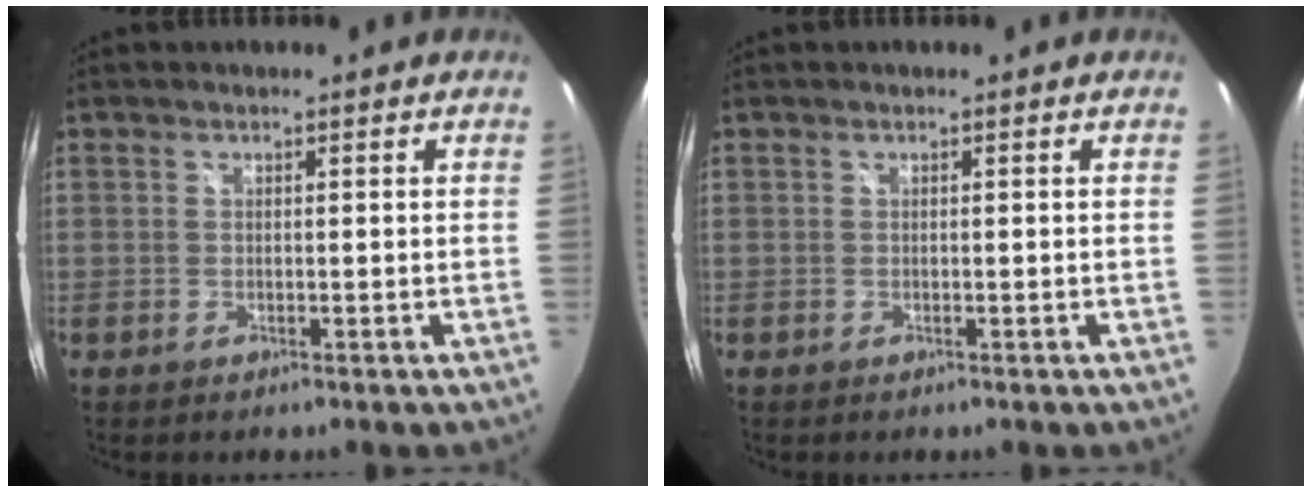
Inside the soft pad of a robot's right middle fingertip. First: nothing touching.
{"total": 0.0}